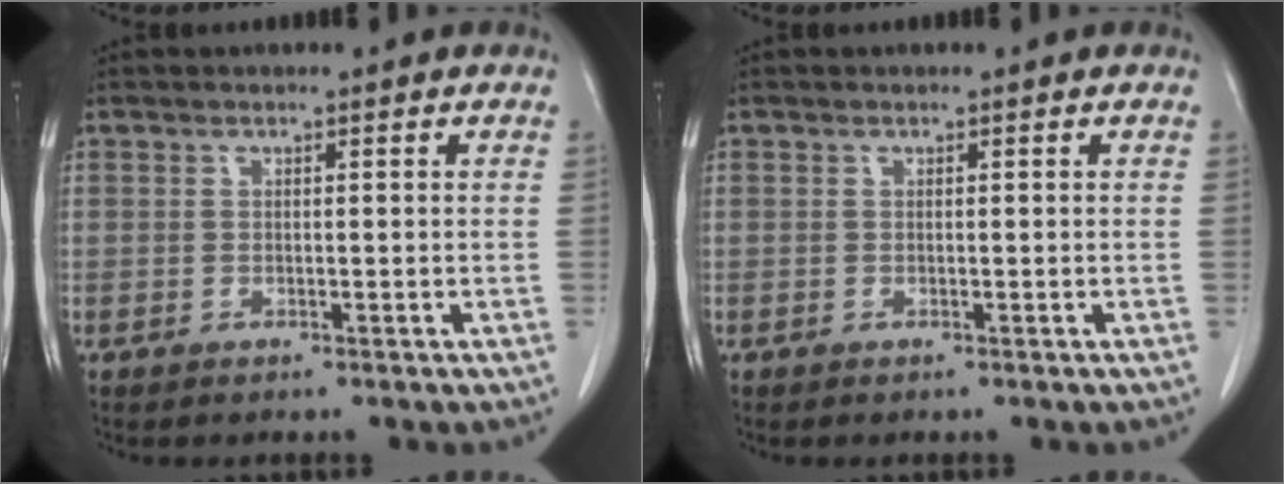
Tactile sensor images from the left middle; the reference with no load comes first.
{"total": 0.0}